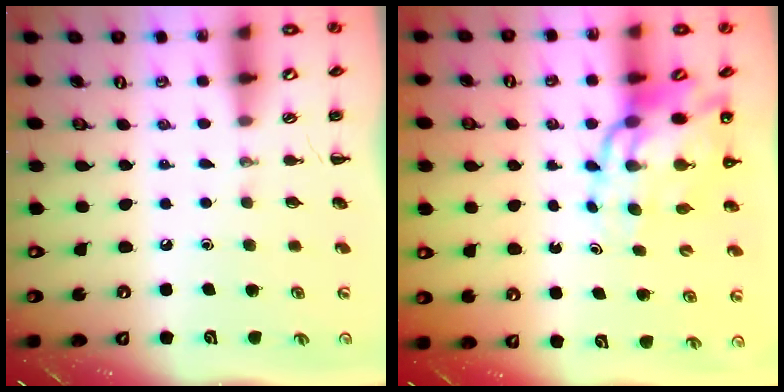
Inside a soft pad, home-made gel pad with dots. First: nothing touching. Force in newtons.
{"total": 14.2, "press": 13.5, "slide": 4.5}